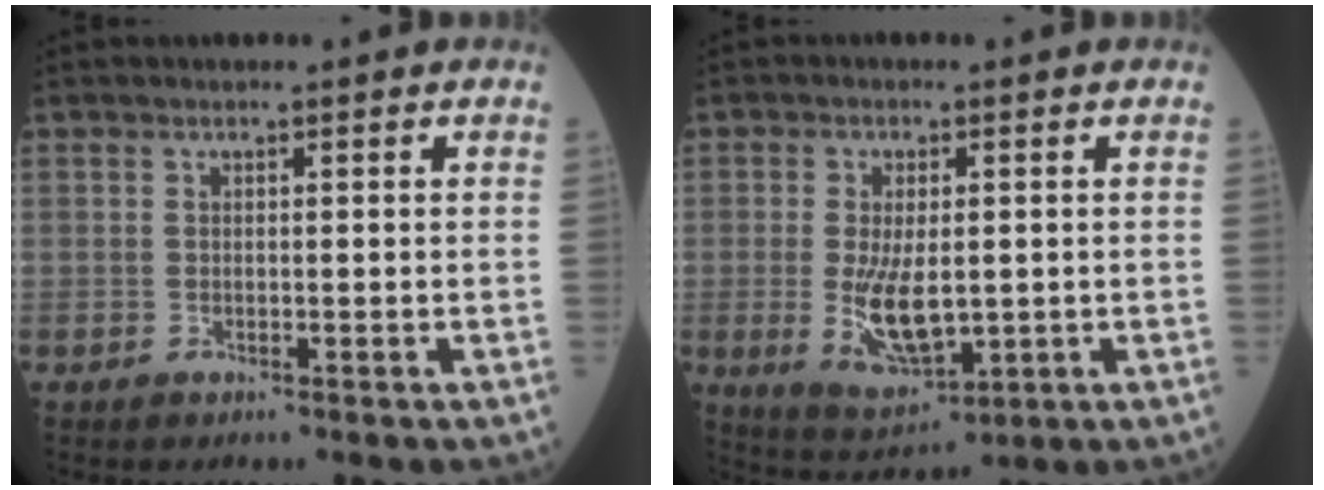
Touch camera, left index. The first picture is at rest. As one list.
[{"total": 8.5, "force": [-0.6, 3.5, 7.7], "torque": [-0.153, -0.019, 0.000]}]